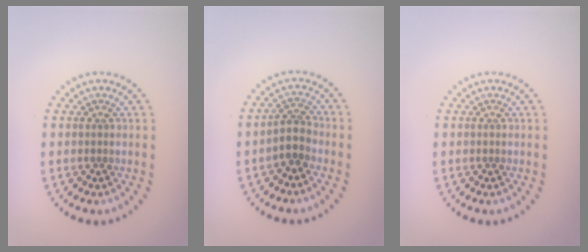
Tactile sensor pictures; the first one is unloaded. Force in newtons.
{"total": 2.2, "press": 1.7, "slide": 1.3}
{"total": 0.0}